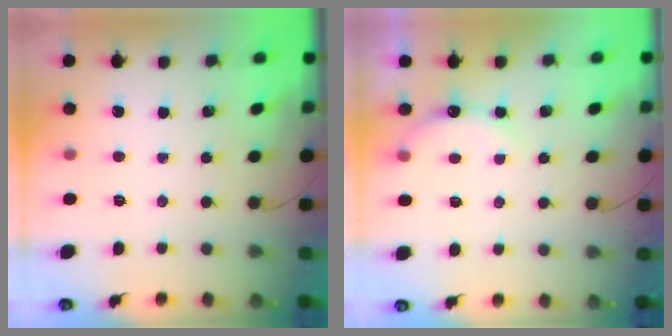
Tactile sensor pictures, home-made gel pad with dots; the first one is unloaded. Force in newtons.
{"total": 5.8, "press": 5.7, "slide": 1.1}